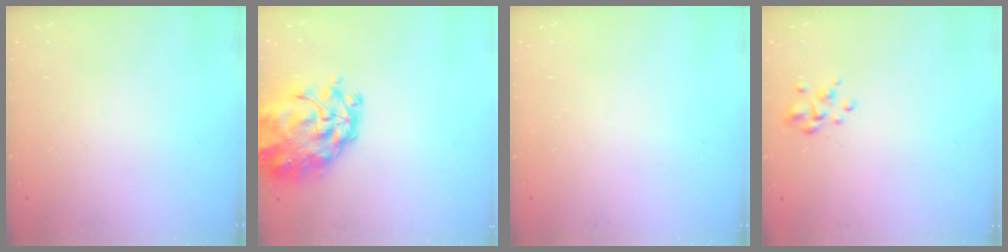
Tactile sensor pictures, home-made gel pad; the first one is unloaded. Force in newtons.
{"total": 4.8, "press": 4.5, "slide": 1.7}
{"total": 0.0}
{"total": 2.5, "press": 2.4, "slide": 0.7}